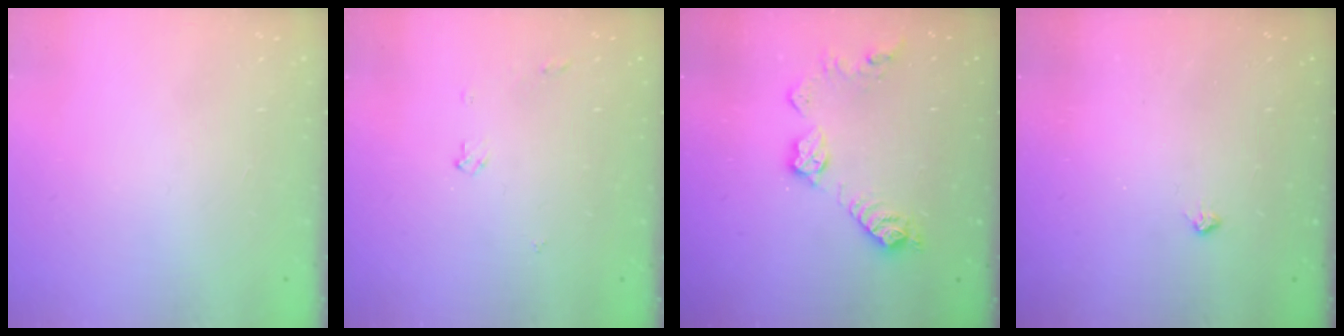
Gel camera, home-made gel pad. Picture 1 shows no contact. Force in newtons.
{"total": 3.5, "press": 3.4, "slide": 0.6}
{"total": 10.8, "press": 10.8, "slide": 0.6}
{"total": 5.1, "press": 5.1, "slide": 0.5}